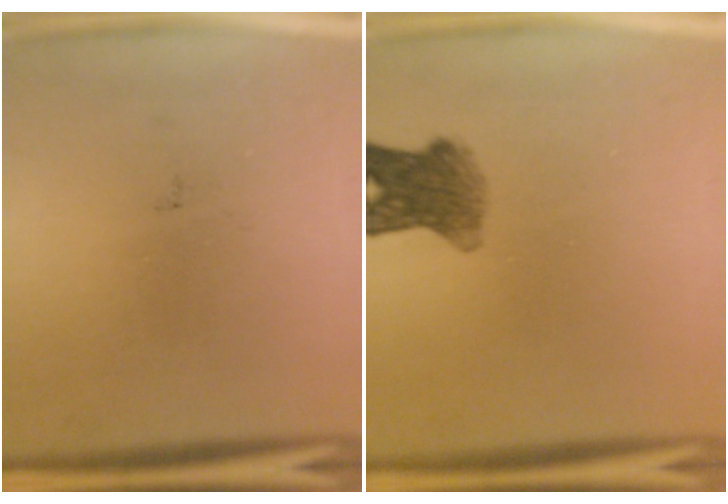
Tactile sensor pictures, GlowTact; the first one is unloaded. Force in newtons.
{"total": 6.1}